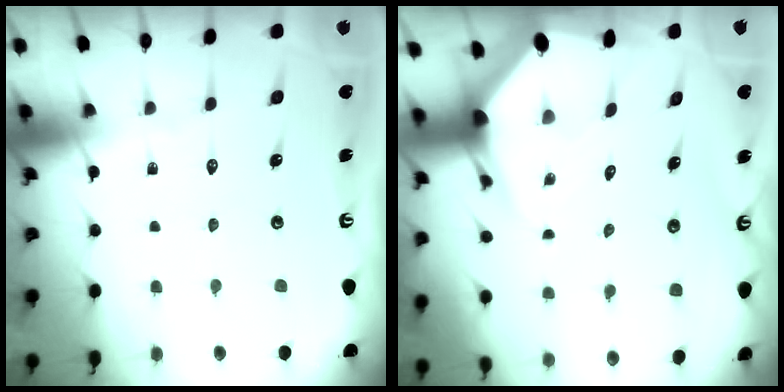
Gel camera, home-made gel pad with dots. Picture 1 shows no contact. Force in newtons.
{"total": 5.2, "press": 5.1, "slide": 0.7}